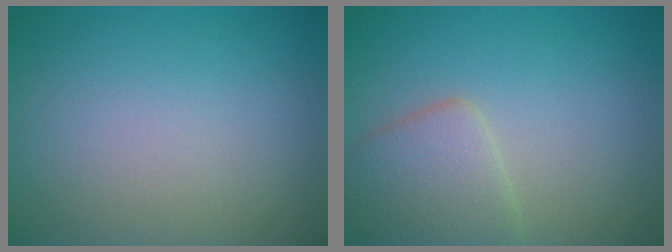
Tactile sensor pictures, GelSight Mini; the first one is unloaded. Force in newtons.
{"total": 3.7, "press": 3.7, "slide": 0.2}